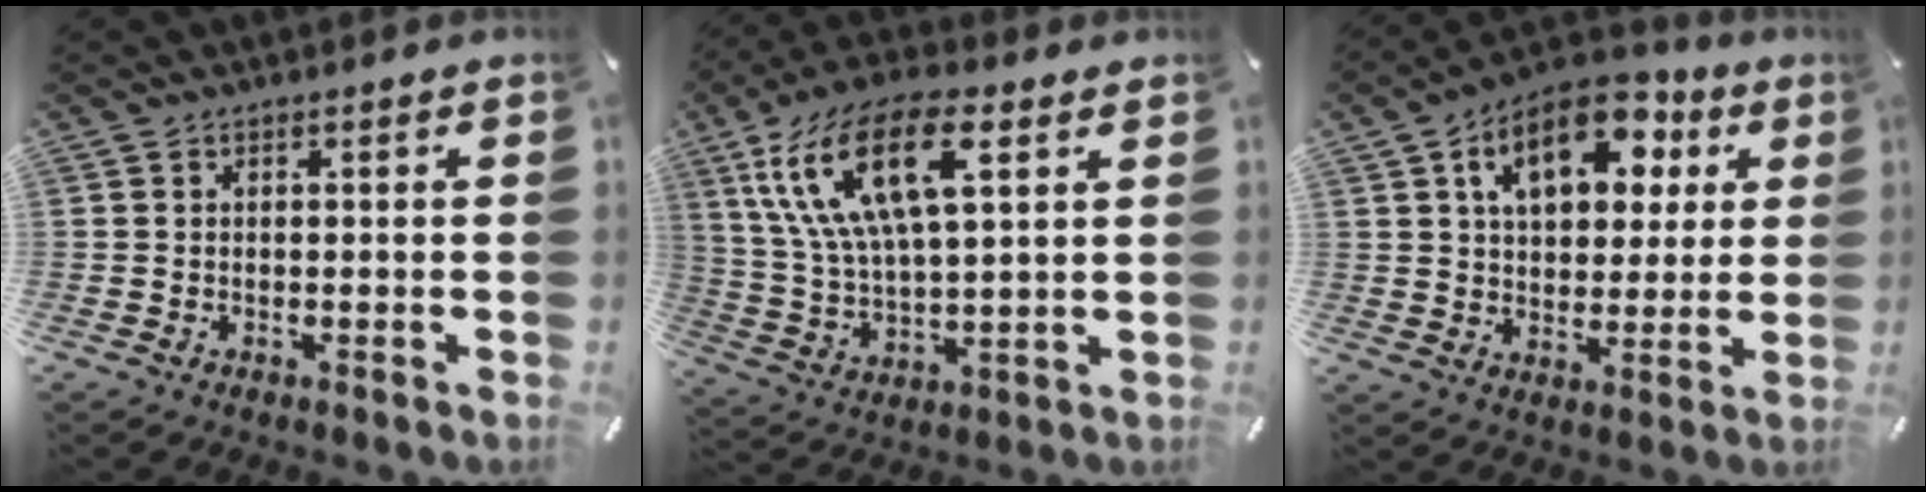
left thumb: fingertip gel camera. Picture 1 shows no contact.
{"total": 18.6, "force": [8.3, 7.9, 14.6], "torque": [-0.331, -0.009, 0.138]}
{"total": 14.8, "force": [6.6, 9.6, 9.2], "torque": [-0.144, -0.010, 0.118]}